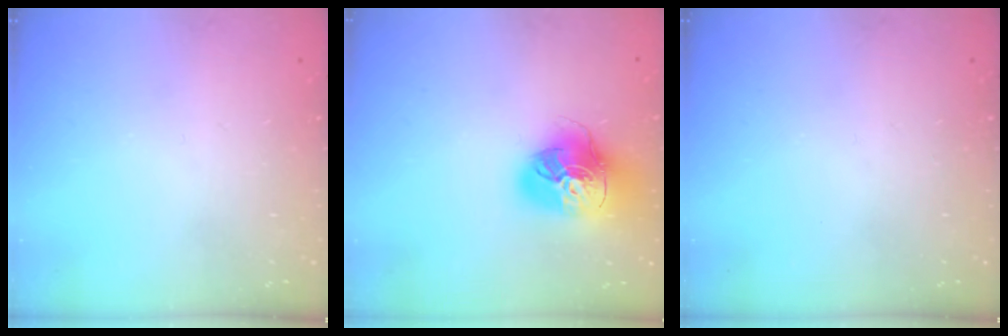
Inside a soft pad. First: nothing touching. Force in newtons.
{"total": 19.5, "press": 19.4, "slide": 2.2}
{"total": 0.0}